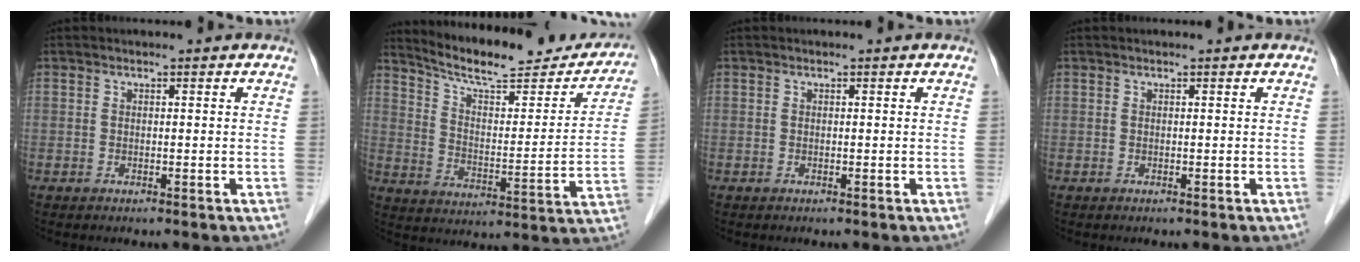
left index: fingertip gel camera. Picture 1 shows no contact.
{"total": 20.9, "force": [19.0, 3.9, 7.7], "torque": [-0.108, -0.032, 0.259]}
{"total": 0.0}
{"total": 0.0}